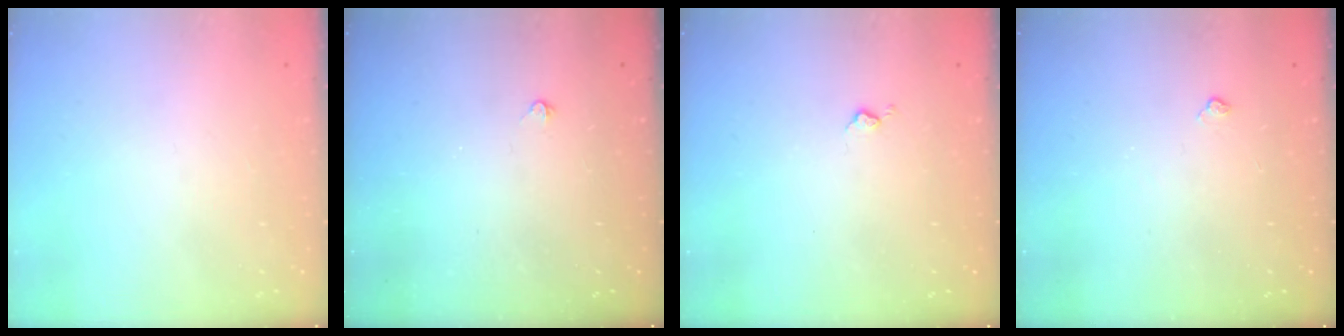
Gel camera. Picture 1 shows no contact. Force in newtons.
{"total": 2.4, "press": 2.4, "slide": 0.5}
{"total": 3.3, "press": 3.2, "slide": 0.5}
{"total": 2.7, "press": 2.7, "slide": 0.6}